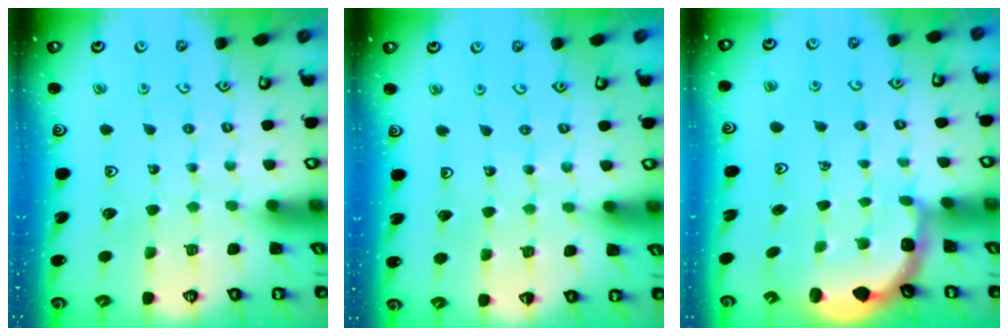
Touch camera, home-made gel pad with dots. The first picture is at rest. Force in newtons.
{"total": 2.9, "press": 2.9, "slide": 0.3}
{"total": 3.0, "press": 2.0, "slide": 2.2}